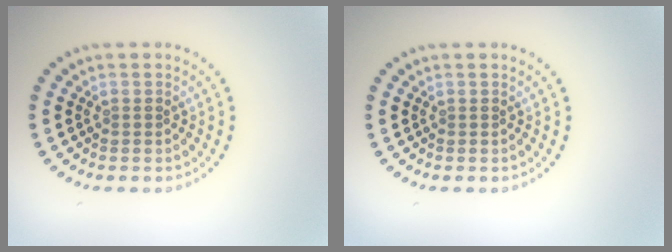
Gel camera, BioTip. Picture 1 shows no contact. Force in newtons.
{"total": 0.0}